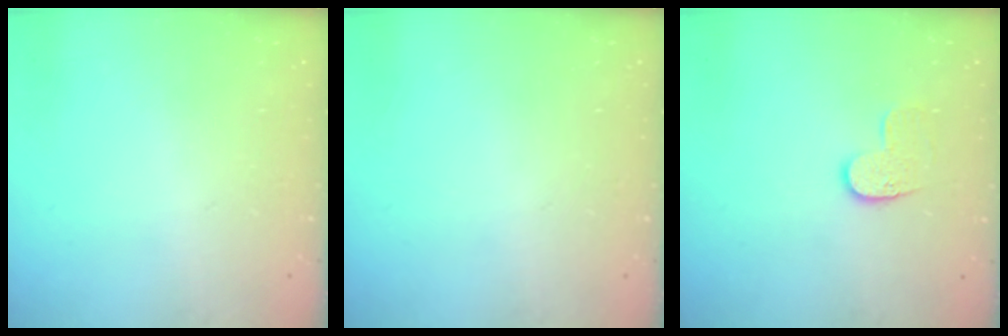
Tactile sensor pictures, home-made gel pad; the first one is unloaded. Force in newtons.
{"total": 0.0}
{"total": 6.2, "press": 6.2, "slide": 0.3}